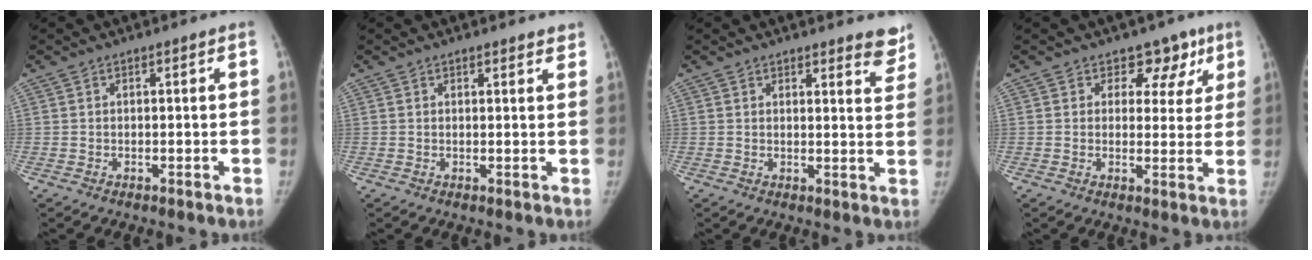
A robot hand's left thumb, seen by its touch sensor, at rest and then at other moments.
{"total": 2.5, "force": [2.2, 0.8, 1.0], "torque": [0.010, -0.003, 0.022]}
{"total": 5.9, "force": [5.1, 1.8, 2.3], "torque": [0.009, -0.031, 0.048]}
{"total": 6.7, "force": [4.2, 4.9, 1.7], "torque": [0.027, -0.016, 0.043]}